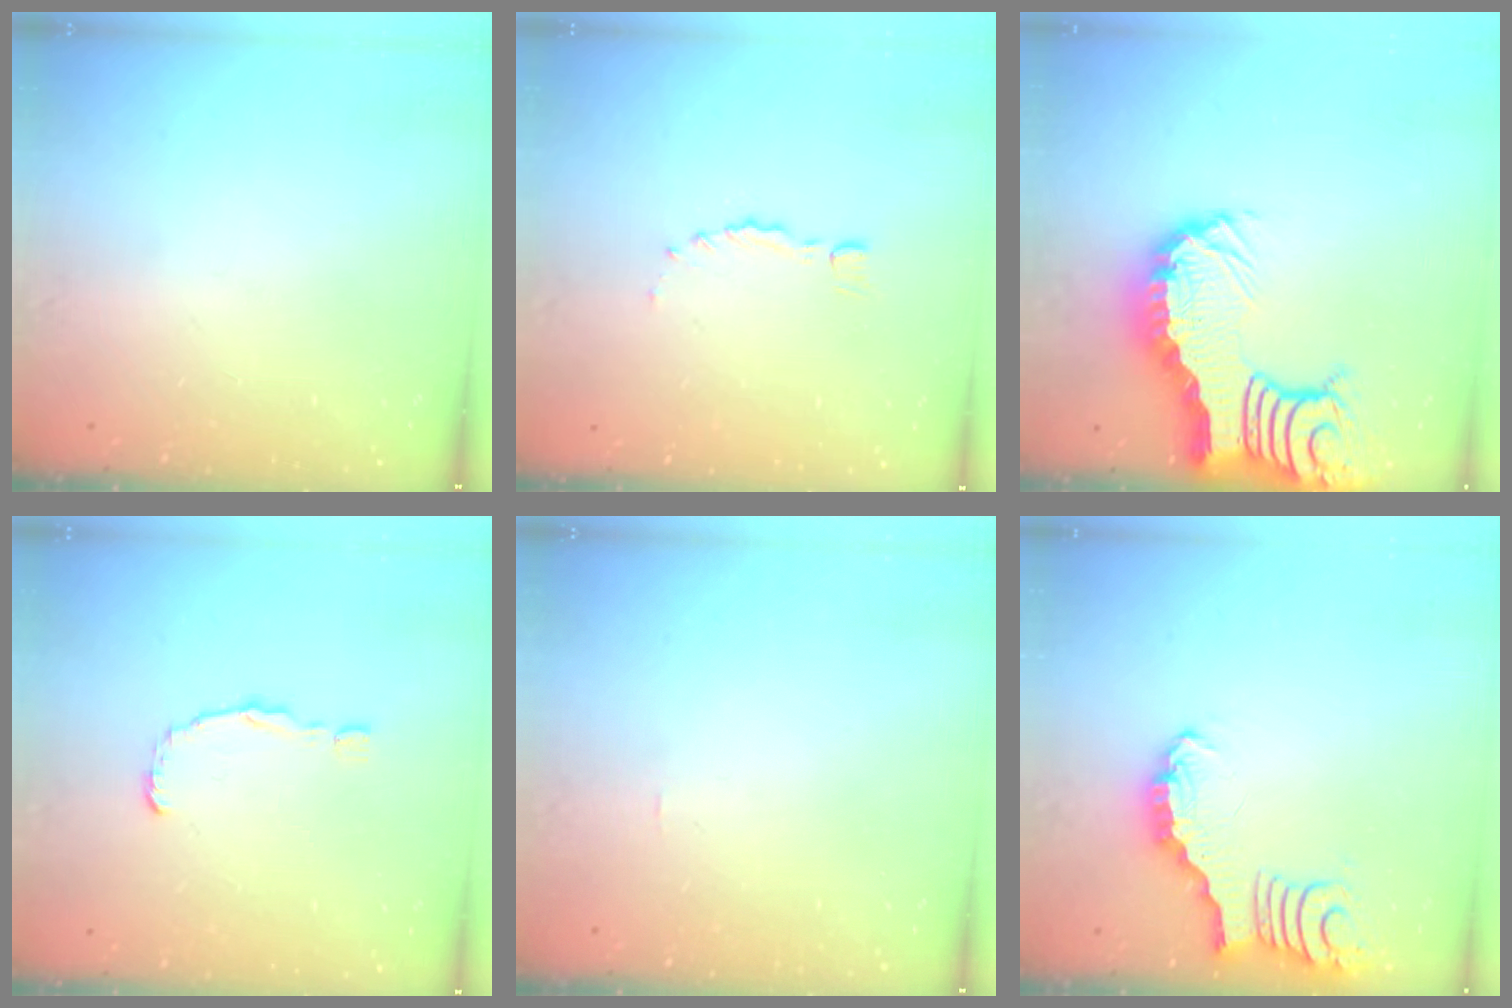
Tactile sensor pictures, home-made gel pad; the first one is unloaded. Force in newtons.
{"total": 0.0}
{"total": 9.1, "press": 9.1, "slide": 1.1}
{"total": 1.5, "press": 1.5, "slide": 0.2}
{"total": 0.0}
{"total": 3.4, "press": 3.4, "slide": 0.4}